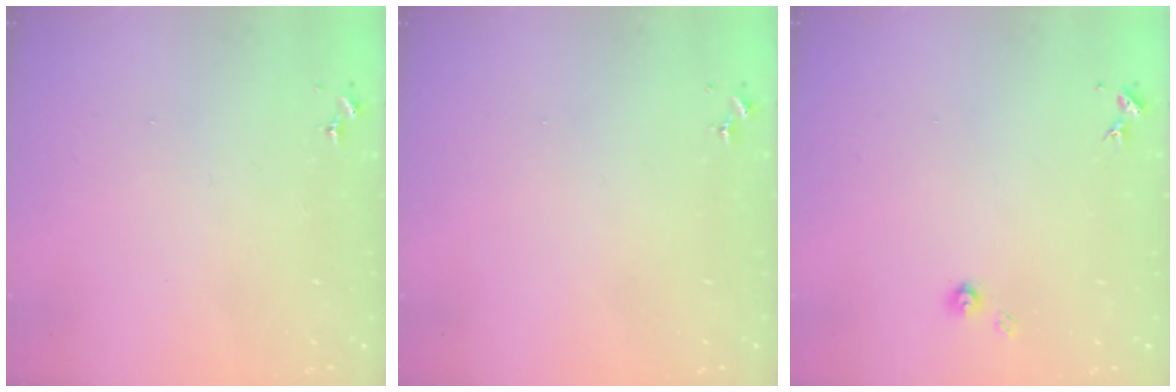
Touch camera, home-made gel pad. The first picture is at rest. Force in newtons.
{"total": 0.0}
{"total": 3.4, "press": 3.4, "slide": 0.5}